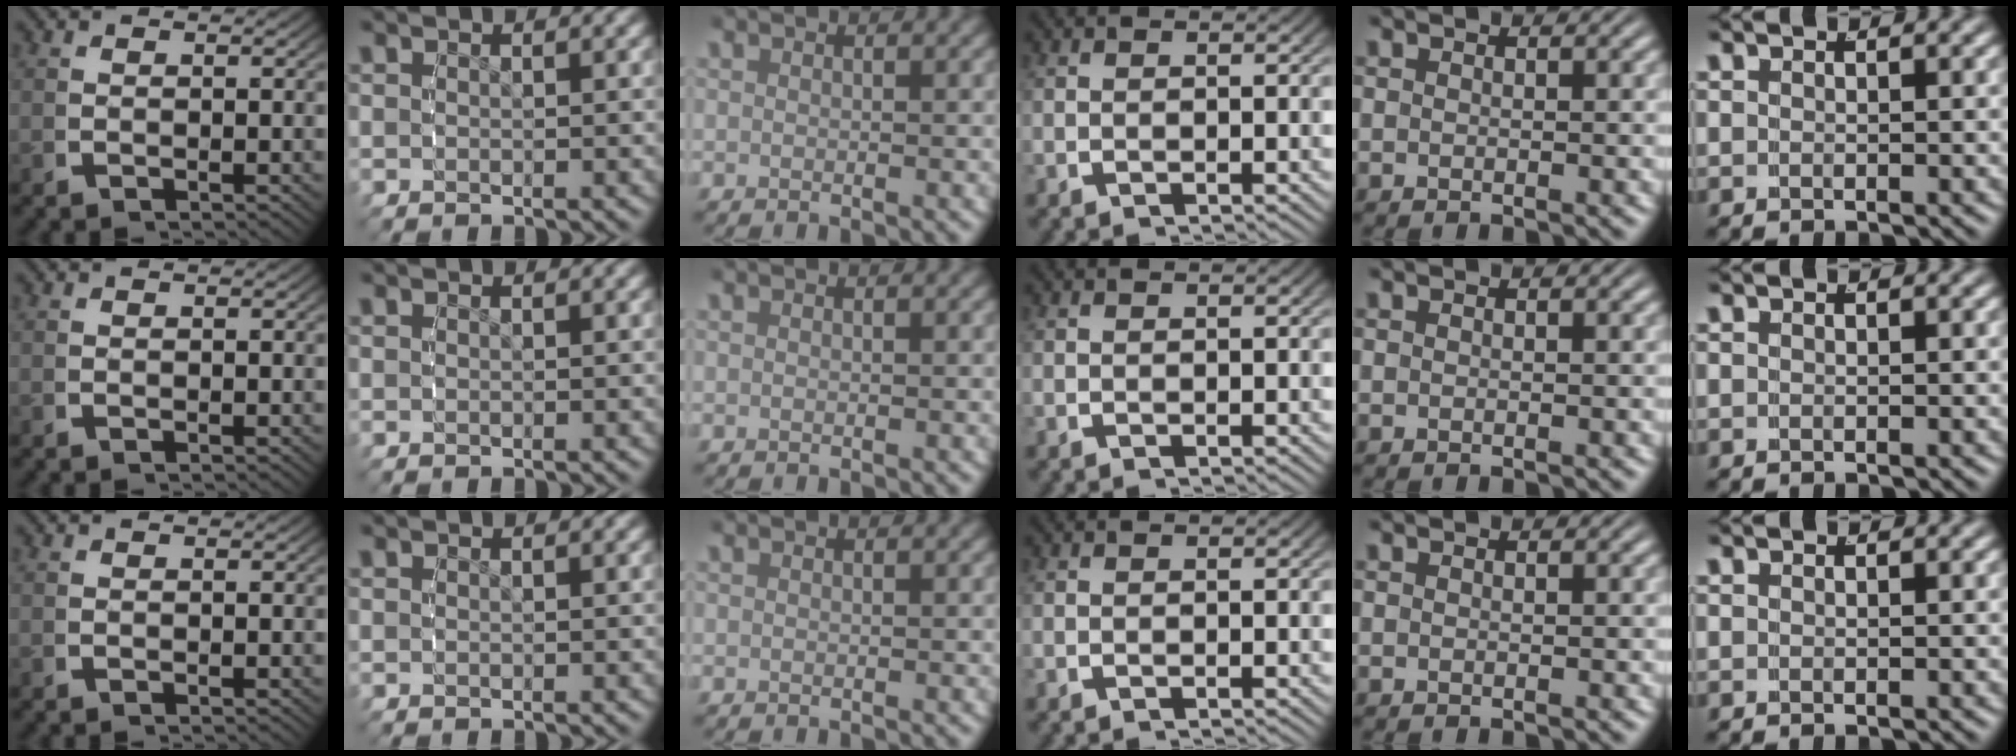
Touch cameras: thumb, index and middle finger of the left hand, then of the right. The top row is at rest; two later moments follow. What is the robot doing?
{"motion": "reach", "object": "pen bag"}